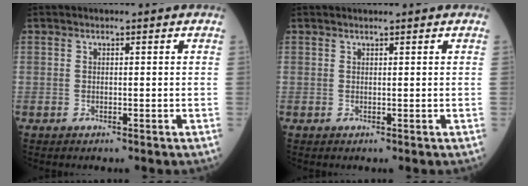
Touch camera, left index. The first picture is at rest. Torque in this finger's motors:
{"motor_torque": [-0.15, 0.14, -0.05, 0.00]}